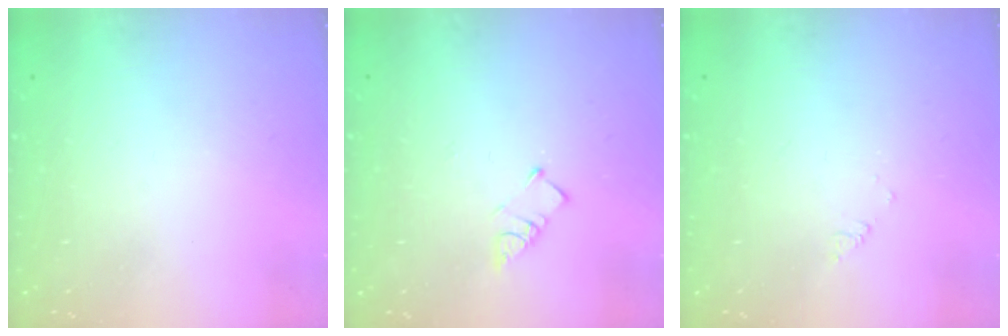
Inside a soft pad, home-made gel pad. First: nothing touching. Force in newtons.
{"total": 3.2, "press": 3.2, "slide": 0.6}
{"total": 1.7, "press": 1.7, "slide": 0.3}